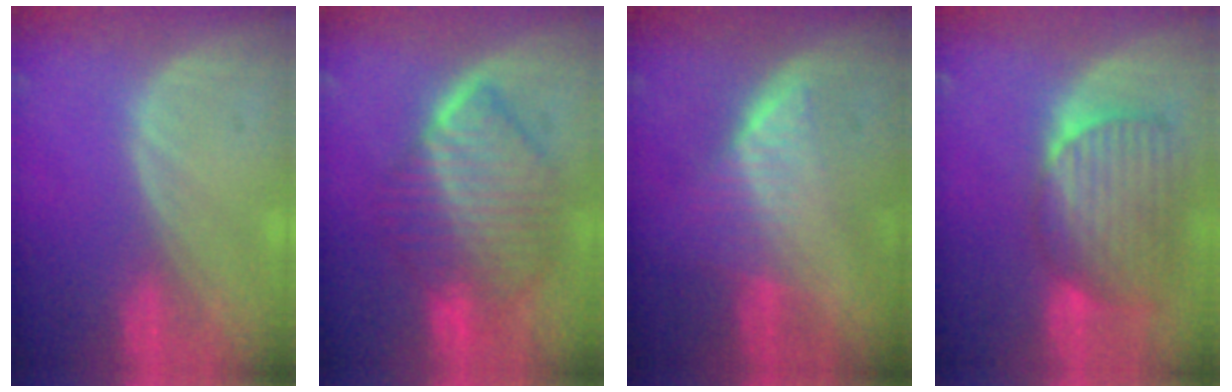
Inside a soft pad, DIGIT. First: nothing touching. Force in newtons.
{"total": 10.3, "press": 10.2, "slide": 0.9}
{"total": 6.5, "press": 5.7, "slide": 3.2}
{"total": 9.0, "press": 8.5, "slide": 2.9}